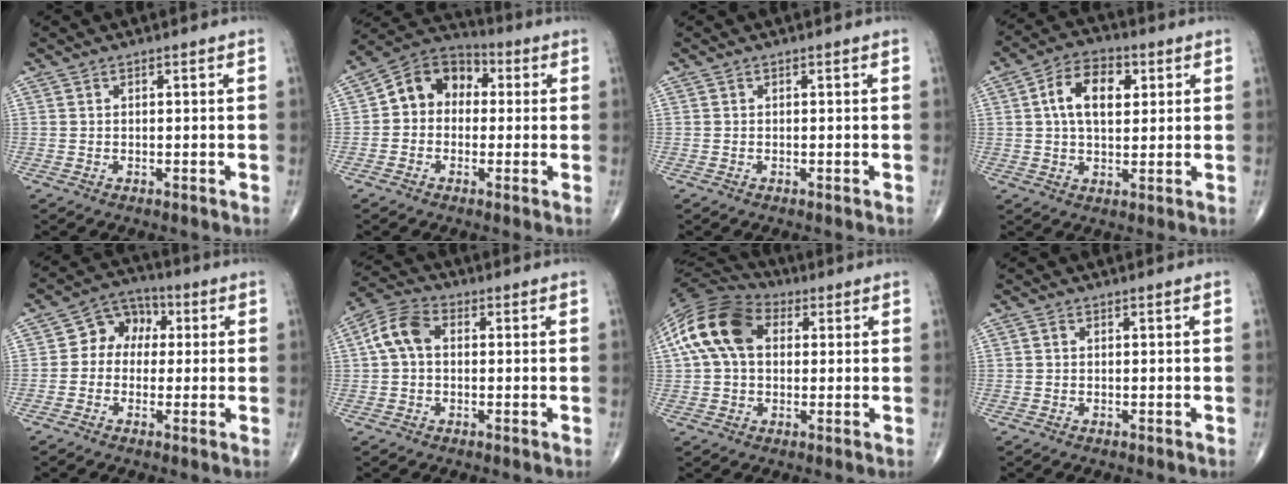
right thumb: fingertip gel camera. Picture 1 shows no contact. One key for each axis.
{"total": 10.5, "fx": 0.8, "fy": 8.4, "fz": 6.2, "tx": -0.071, "ty": 0.036, "tz": -0.004}
{"total": 0.0}
{"total": 10.6, "fx": 2.6, "fy": 6.4, "fz": 8.1, "tx": -0.119, "ty": 0.007, "tz": 0.037}
{"total": 8.1, "fx": 0.8, "fy": 6.5, "fz": 4.8, "tx": -0.042, "ty": 0.026, "tz": 0.000}
{"total": 7.2, "fx": 0.7, "fy": 4.8, "fz": 5.3, "tx": -0.105, "ty": 0.025, "tz": 0.005}
{"total": 15.1, "fx": 3.2, "fy": 10.2, "fz": 10.7, "tx": -0.208, "ty": 0.033, "tz": 0.049}
{"total": 0.6, "fx": 0.0, "fy": 0.5, "fz": 0.3, "tx": -0.004, "ty": 0.001, "tz": -0.002}